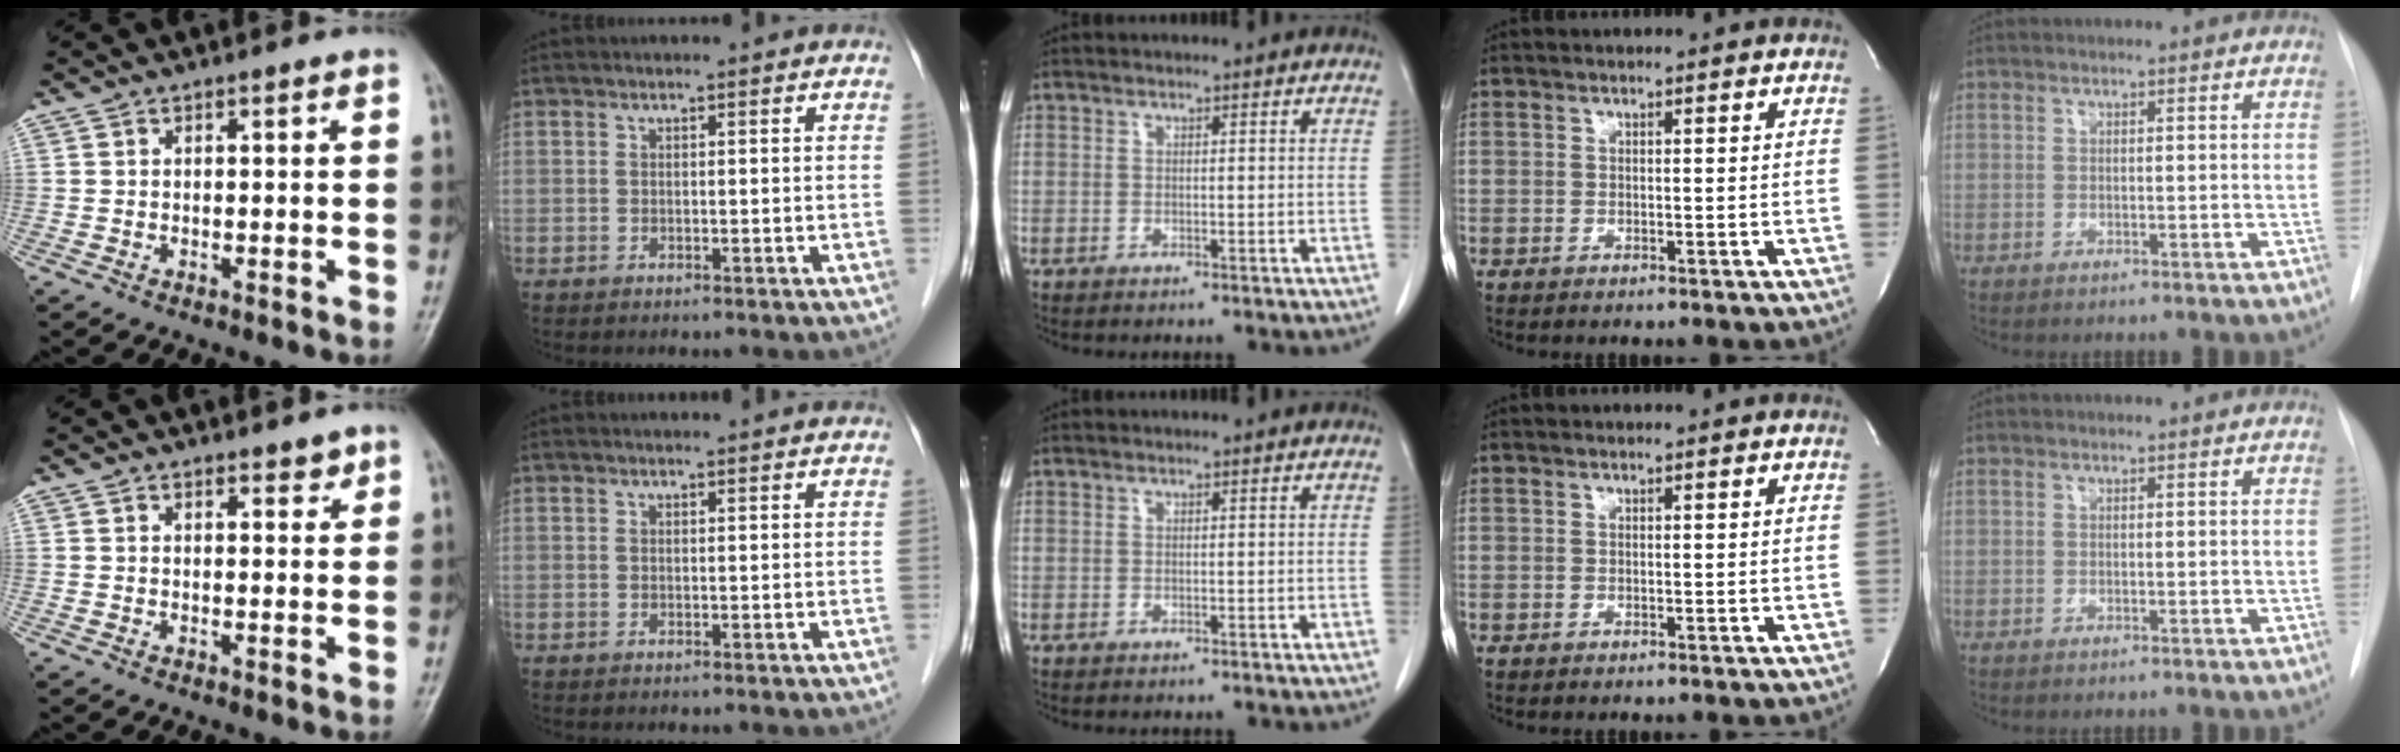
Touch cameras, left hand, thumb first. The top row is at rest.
{"thumb": {"total": 2.3, "force": [1.8, 1.0, 0.9], "torque": [0.002, -0.012, 0.023]}, "index": {"total": 2.1, "force": [2.1, 0.0, 0.3], "torque": [-0.008, 0.009, 0.024]}}